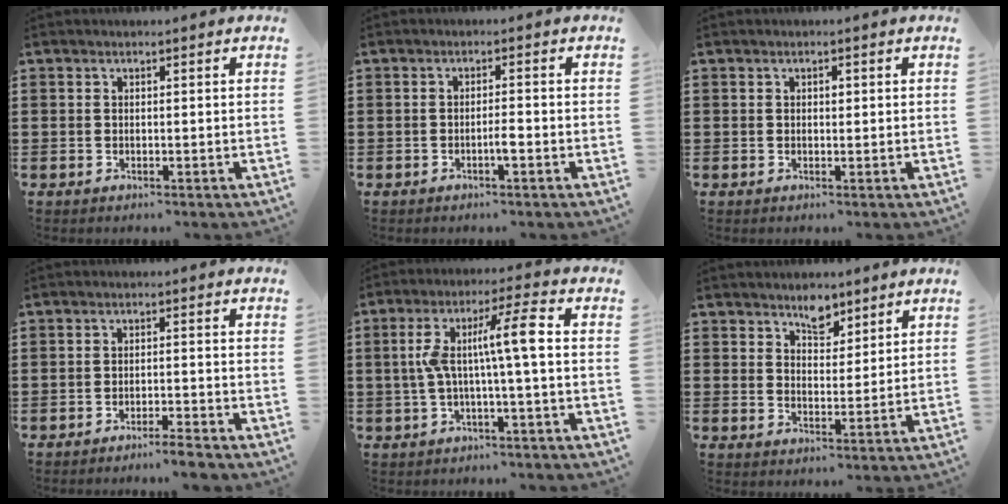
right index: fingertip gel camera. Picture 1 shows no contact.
{"total": 2.0, "force": [-0.9, 0.1, 1.8], "torque": [-0.034, 0.000, -0.016]}
{"total": 0.7, "force": [0.2, 0.5, 0.5], "torque": [-0.011, 0.001, 0.004]}
{"total": 2.9, "force": [-2.7, -0.3, 0.8], "torque": [-0.017, 0.000, -0.056]}
{"total": 8.9, "force": [0.1, 1.0, 8.9], "torque": [-0.171, 0.007, -0.009]}
{"total": 4.5, "force": [3.6, 2.3, 1.5], "torque": [-0.024, -0.001, 0.064]}